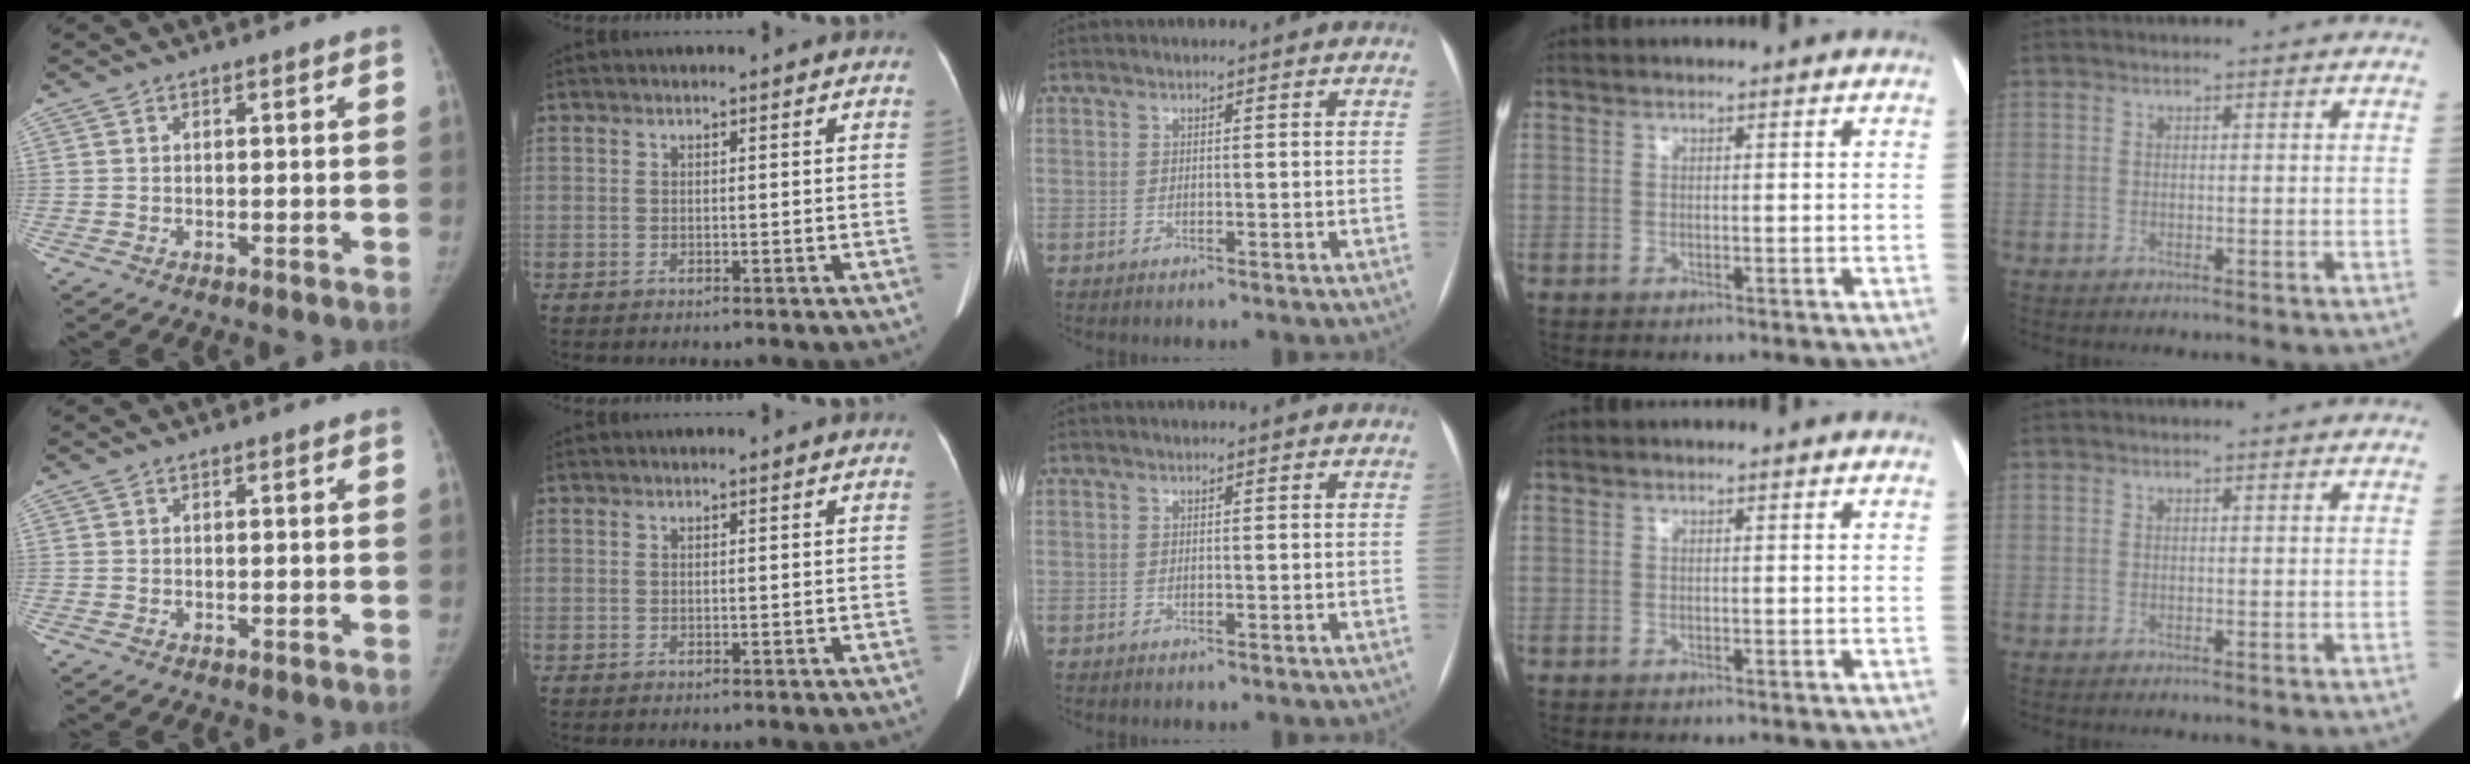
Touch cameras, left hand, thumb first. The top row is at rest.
{}